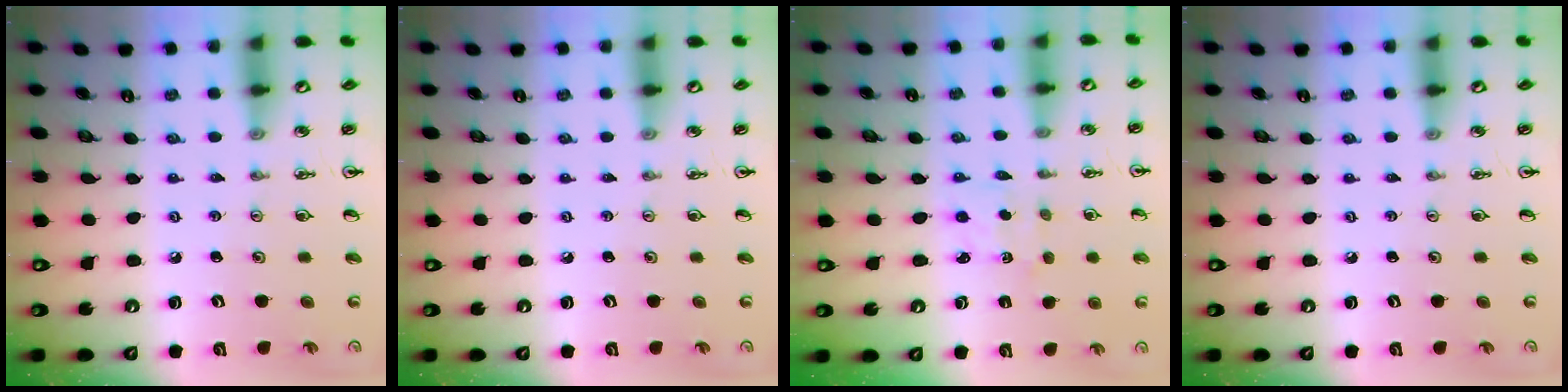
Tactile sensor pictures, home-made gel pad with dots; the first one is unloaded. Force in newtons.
{"total": 0.0}
{"total": 1.7, "press": 1.5, "slide": 0.8}
{"total": 0.0}